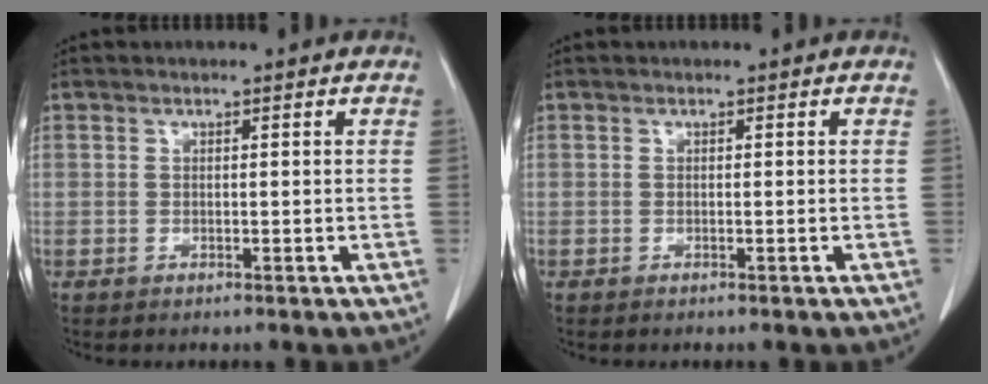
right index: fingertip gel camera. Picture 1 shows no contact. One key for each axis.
{"total": 0.0}